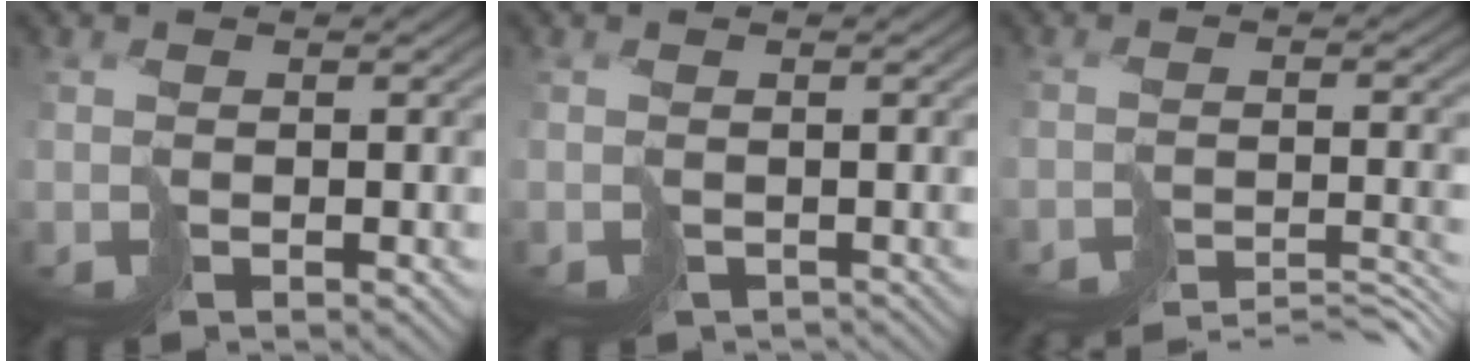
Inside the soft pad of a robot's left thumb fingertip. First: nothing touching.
{"total": 1.6, "force": [-1.4, 0.8, 0.2], "torque": [0.000, -0.010, -0.024]}
{"total": 7.8, "force": [-7.4, 0.6, 2.4], "torque": [-0.035, -0.002, -0.104]}